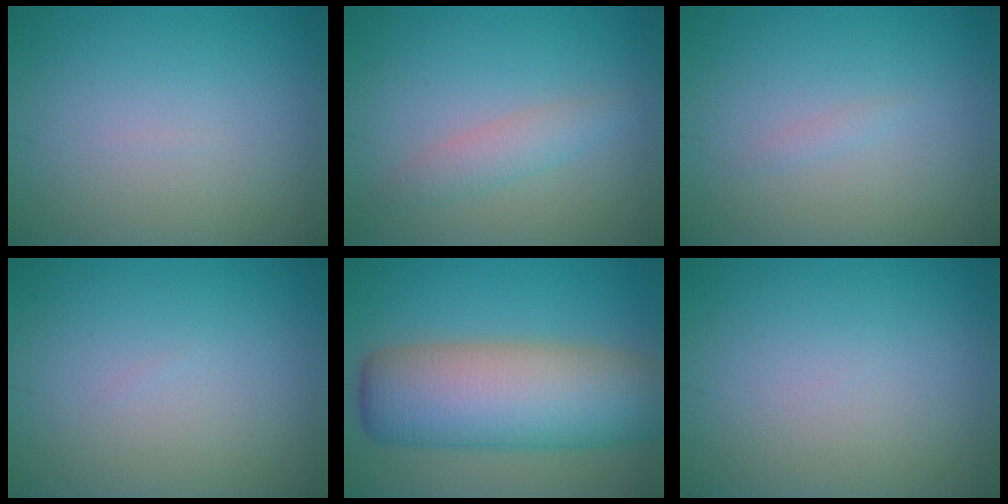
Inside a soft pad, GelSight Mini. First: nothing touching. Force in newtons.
{"total": 2.1, "press": 2.1, "slide": 0.1}
{"total": 0.6, "press": 0.6, "slide": 0.0}
{"total": 0.0}
{"total": 11.3, "press": 11.3, "slide": 0.3}
{"total": 0.0}